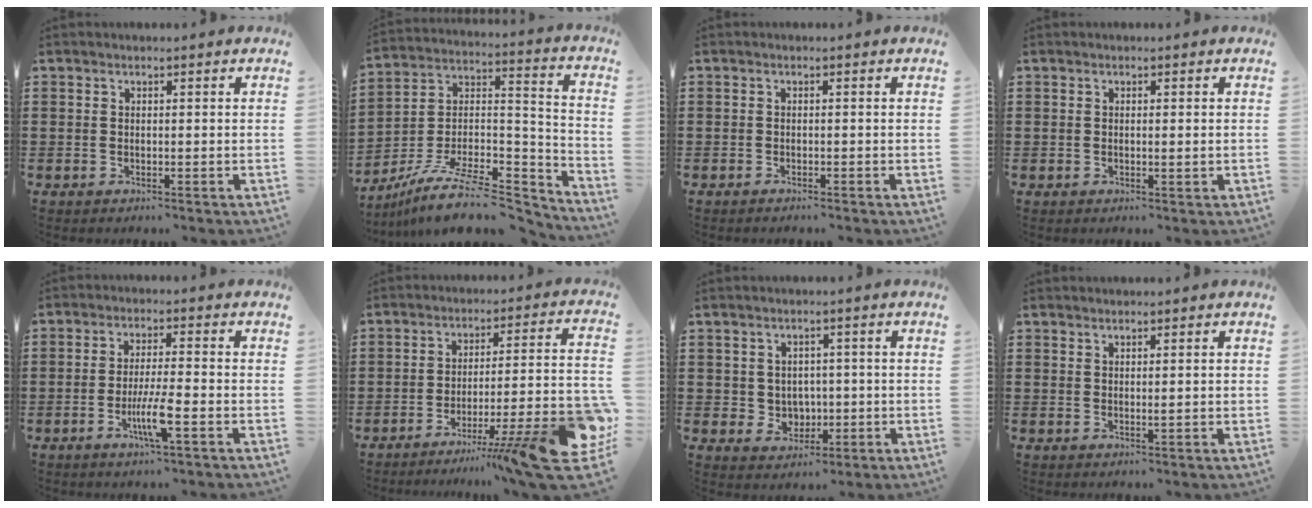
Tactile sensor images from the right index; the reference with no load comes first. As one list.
[{"total": 12.1, "force": [-9.5, 3.8, 6.6], "torque": [-0.116, 0.027, -0.178]}, {"total": 0.5, "force": [-0.5, 0.0, 0.2], "torque": [-0.004, -0.002, -0.010]}, {"total": 0.6, "force": [0.1, 0.1, 0.6], "torque": [-0.012, -0.001, 0.002]}, {"total": 5.8, "force": [-2.4, 0.4, 5.3], "torque": [-0.099, -0.013, -0.044]}, {"total": 13.7, "force": [-7.8, 1.7, 11.1], "torque": [-0.146, 0.018, -0.126]}, {"total": 3.0, "force": [0.8, 2.8, 0.6], "torque": [-0.020, 0.001, 0.010]}, {"total": 0.9, "force": [0.5, -0.4, 0.7], "torque": [-0.012, -0.002, 0.009]}]